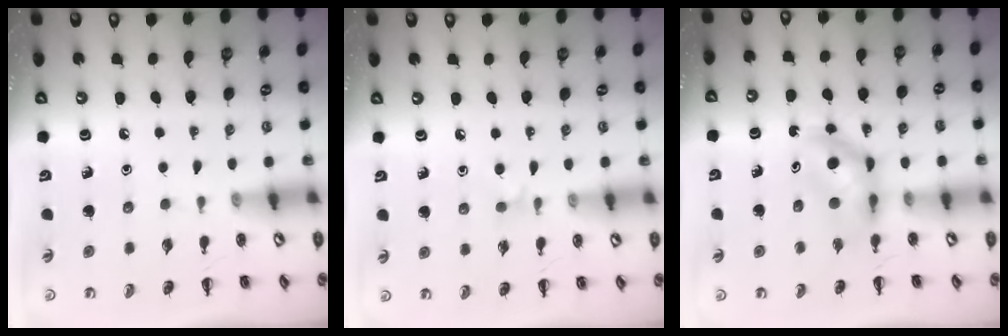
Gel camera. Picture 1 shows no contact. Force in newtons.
{"total": 4.1, "press": 3.8, "slide": 1.5}
{"total": 6.4, "press": 6.3, "slide": 1.1}